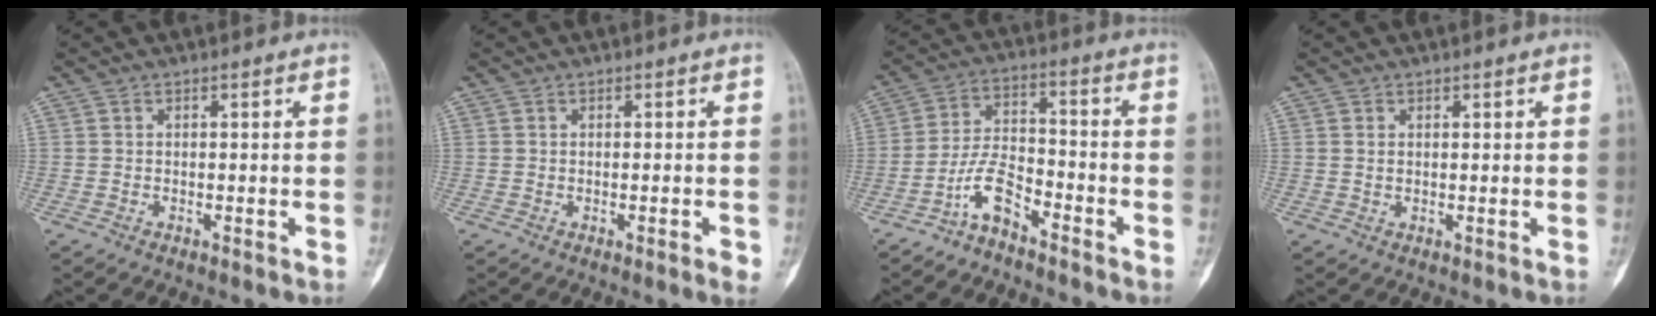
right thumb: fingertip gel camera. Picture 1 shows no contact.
{"total": 1.9, "force": [-0.7, 0.4, 1.7], "torque": [-0.024, -0.001, -0.009]}
{"total": 7.0, "force": [-5.1, 2.5, 4.1], "torque": [-0.078, 0.054, -0.107]}
{"total": 0.9, "force": [0.3, 0.6, 0.6], "torque": [-0.004, 0.003, 0.007]}